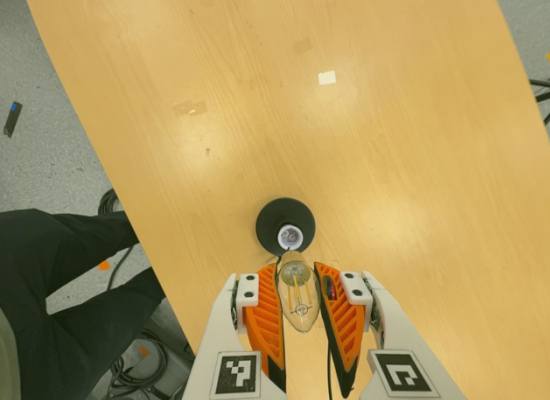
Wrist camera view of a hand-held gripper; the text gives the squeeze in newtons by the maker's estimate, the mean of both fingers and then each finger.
{"total": 19.3, "left": 21.5, "right": 17.2}